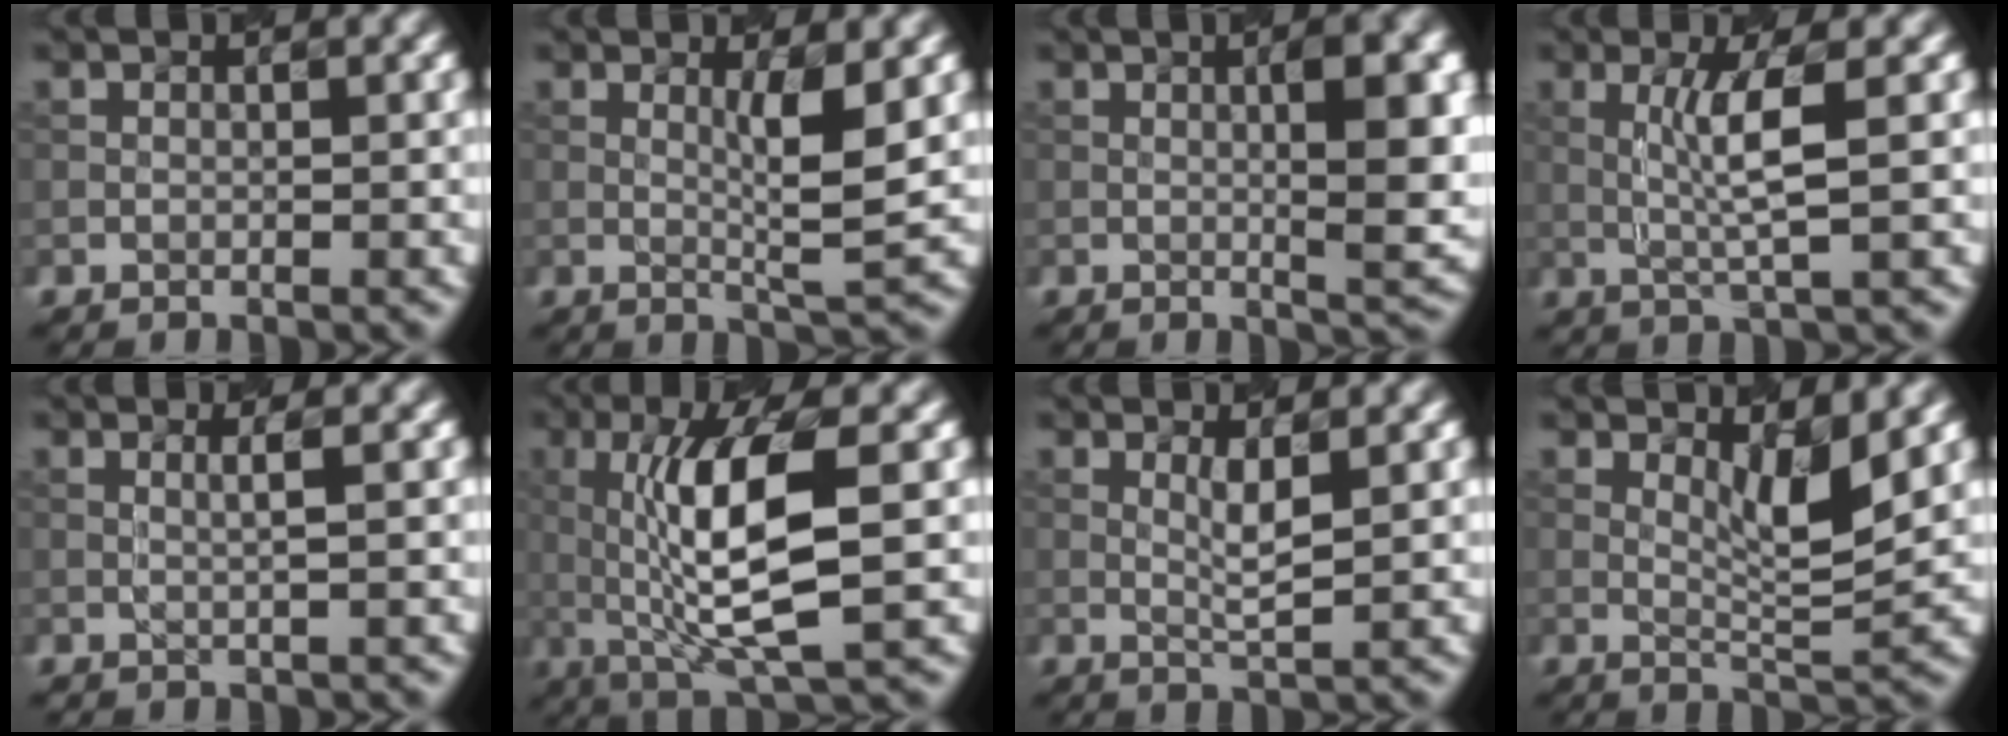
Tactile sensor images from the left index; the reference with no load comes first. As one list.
[{"total": 3.5, "force": [0.5, 0.3, 3.4], "torque": [-0.056, -0.007, 0.020]}, {"total": 6.5, "force": [0.6, 1.3, 6.3], "torque": [-0.077, 0.004, 0.019]}, {"total": 3.5, "force": [0.4, 0.0, 3.4], "torque": [-0.077, 0.002, 0.024]}, {"total": 1.3, "force": [0.2, 0.2, 1.3], "torque": [-0.025, 0.007, 0.003]}, {"total": 8.7, "force": [0.1, 2.1, 8.5], "torque": [-0.148, 0.001, 0.015]}, {"total": 1.8, "force": [0.5, 0.1, 1.8], "torque": [-0.036, -0.005, 0.018]}, {"total": 3.4, "force": [1.5, 0.5, 3.1], "torque": [-0.056, -0.010, 0.037]}]